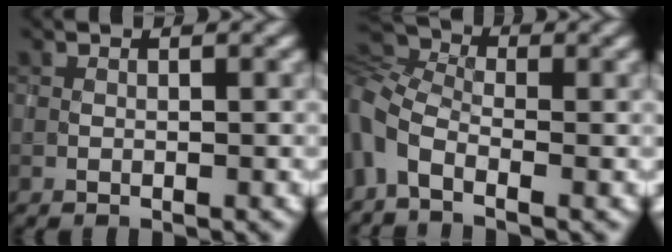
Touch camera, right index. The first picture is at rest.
{"total": 5.9, "force": [-2.0, 3.4, 4.4], "torque": [-0.107, 0.001, -0.061]}